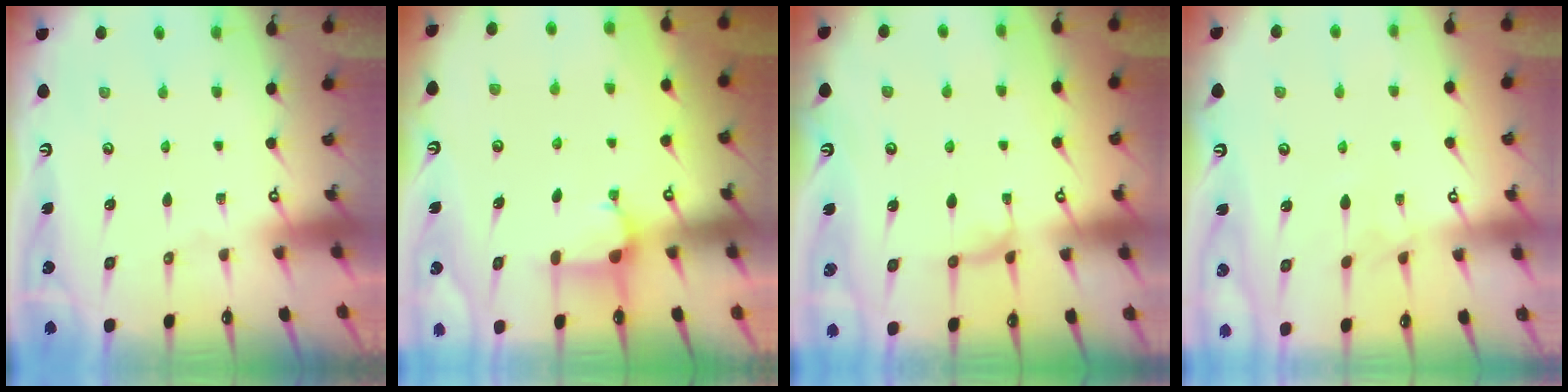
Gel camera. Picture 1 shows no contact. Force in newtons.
{"total": 3.3, "press": 3.3, "slide": 0.2}
{"total": 0.6, "press": 0.3, "slide": 0.5}
{"total": 3.5, "press": 3.5, "slide": 0.2}